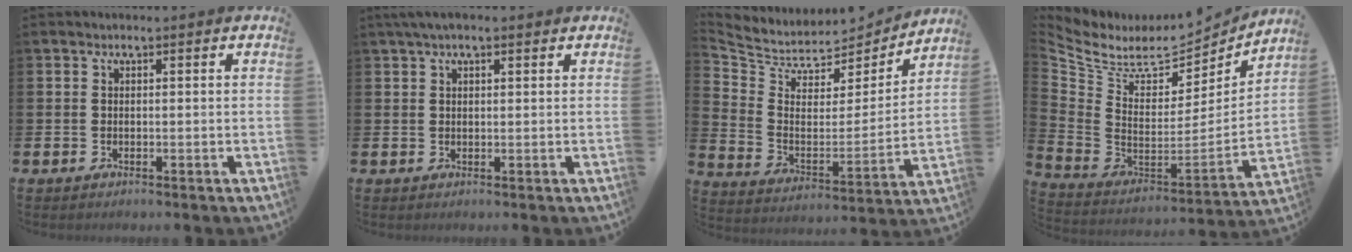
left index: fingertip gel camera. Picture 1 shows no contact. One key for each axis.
{"total": 2.6, "fx": 1.8, "fy": 1.0, "fz": 1.6, "tx": -0.031, "ty": 0.007, "tz": 0.032}
{"total": 6.6, "fx": 6.0, "fy": 2.5, "fz": 0.5, "tx": -0.053, "ty": -0.055, "tz": 0.102}
{"total": 7.1, "fx": 5.9, "fy": 3.4, "fz": 1.7, "tx": -0.077, "ty": -0.050, "tz": 0.105}